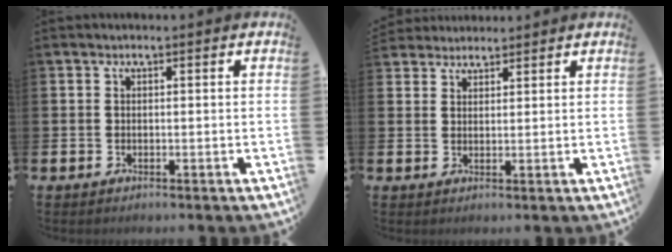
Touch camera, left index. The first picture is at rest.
{"total": 2.9, "force": [2.8, 0.8, -0.3], "torque": [-0.001, -0.008, 0.053]}